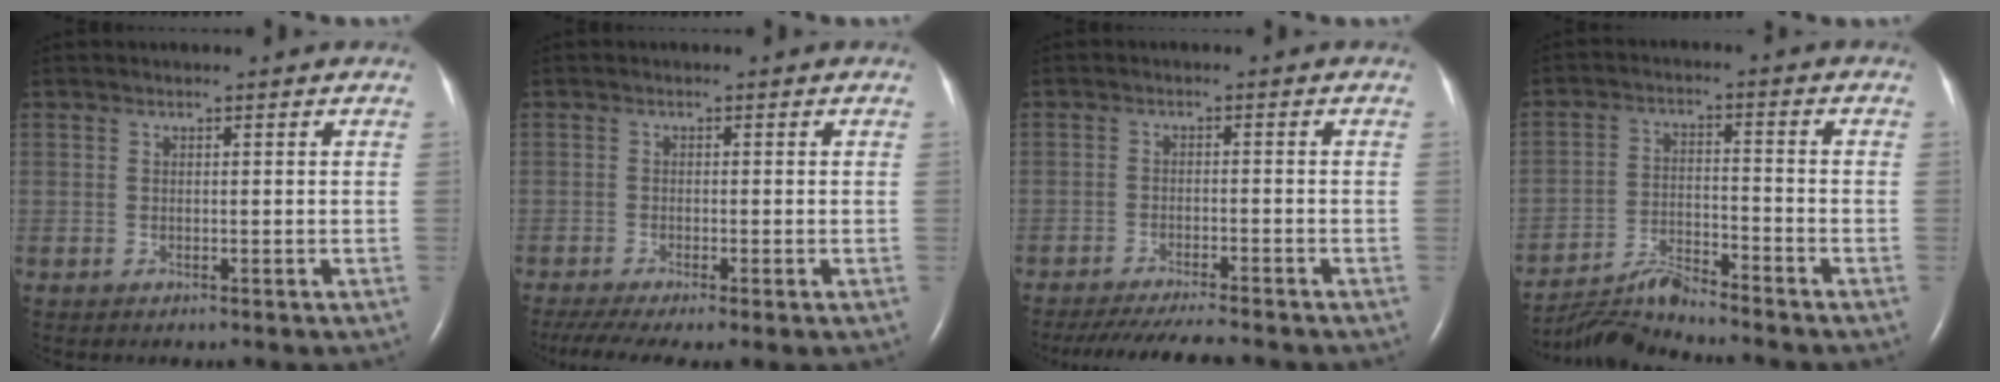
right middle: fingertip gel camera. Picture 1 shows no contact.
{"total": 7.6, "force": [-5.3, 1.2, 5.3], "torque": [-0.094, -0.017, -0.091]}
{"total": 9.2, "force": [-8.3, 0.3, 3.9], "torque": [-0.060, -0.019, -0.127]}
{"total": 6.9, "force": [-6.8, -1.2, 0.8], "torque": [-0.027, -0.009, -0.125]}